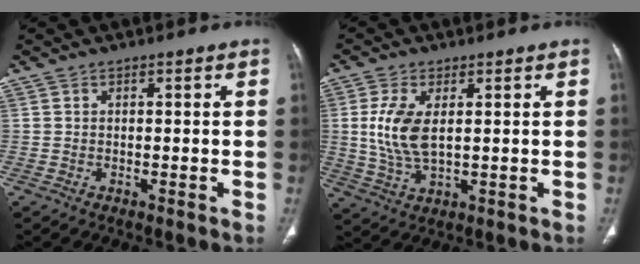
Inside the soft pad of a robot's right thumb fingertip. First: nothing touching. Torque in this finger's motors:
{"motor_torque": [1.69, 1.04, 1.00, -0.72, 0.19]}